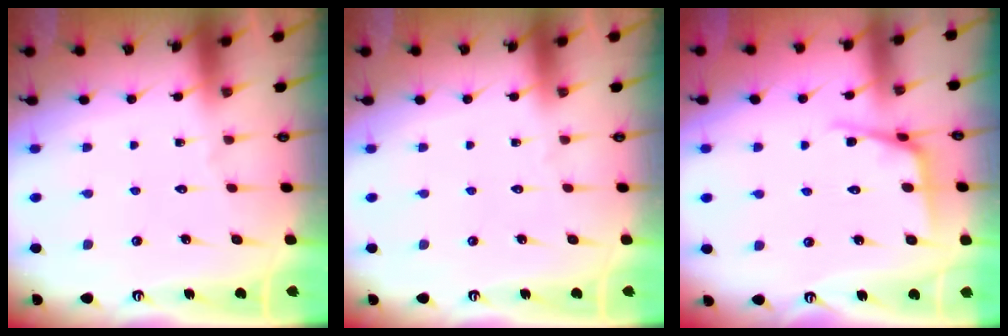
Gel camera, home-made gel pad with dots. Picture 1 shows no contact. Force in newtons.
{"total": 0.0}
{"total": 5.2, "press": 5.2, "slide": 0.6}